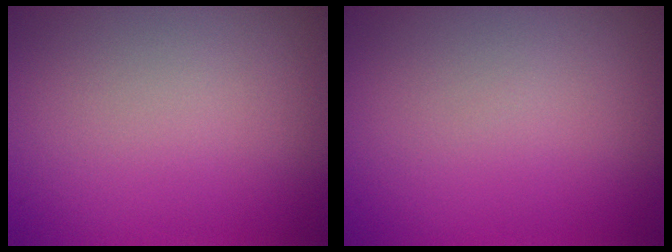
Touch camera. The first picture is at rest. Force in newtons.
{"total": 0.0}